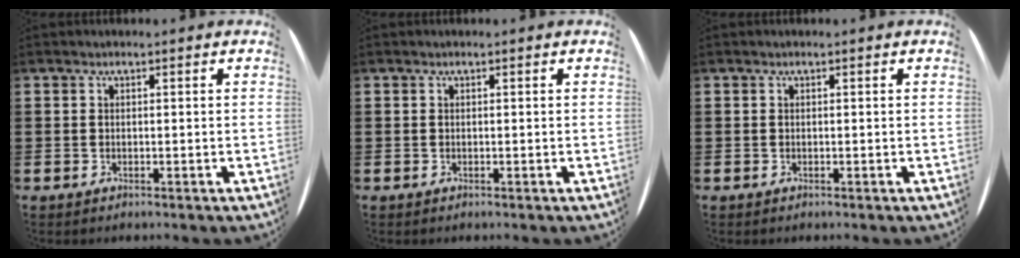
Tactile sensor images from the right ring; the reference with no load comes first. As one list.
[{"total": 0.0}, {"total": 0.0}]